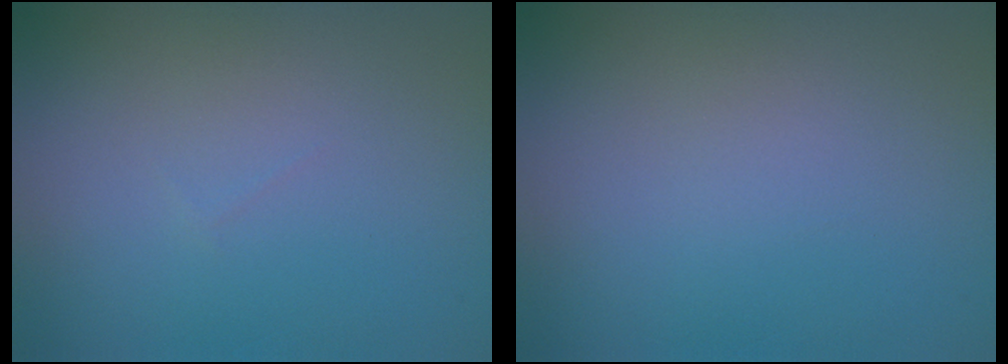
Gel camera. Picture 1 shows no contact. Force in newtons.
{"total": 0.0}